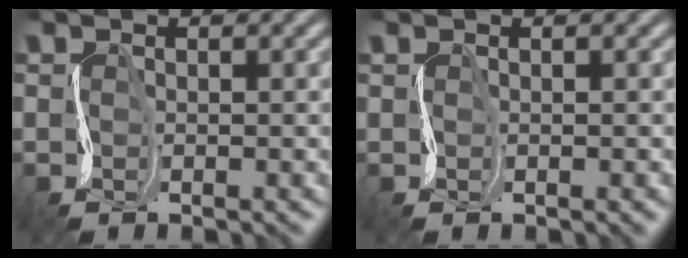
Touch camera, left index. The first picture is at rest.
{"total": 0.7, "force": [0.3, 0.3, 0.6], "torque": [0.000, 0.004, 0.008]}